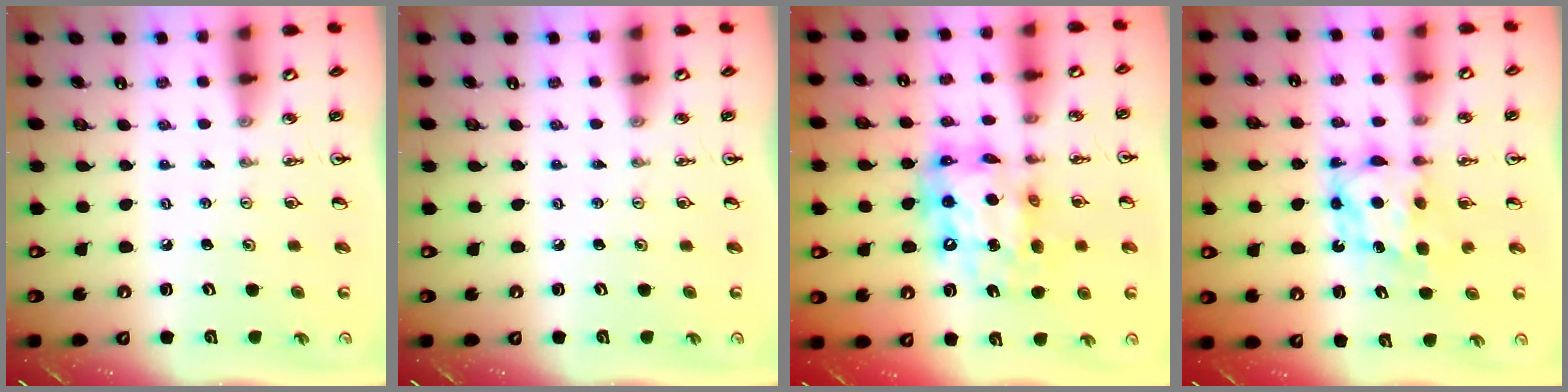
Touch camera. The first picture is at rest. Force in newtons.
{"total": 0.0}
{"total": 15.9, "press": 15.8, "slide": 1.7}
{"total": 5.9, "press": 5.9, "slide": 0.4}